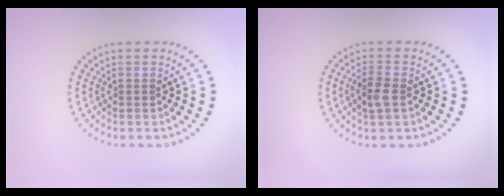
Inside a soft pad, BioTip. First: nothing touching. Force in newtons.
{"total": 2.2, "press": 2.1, "slide": 0.5}